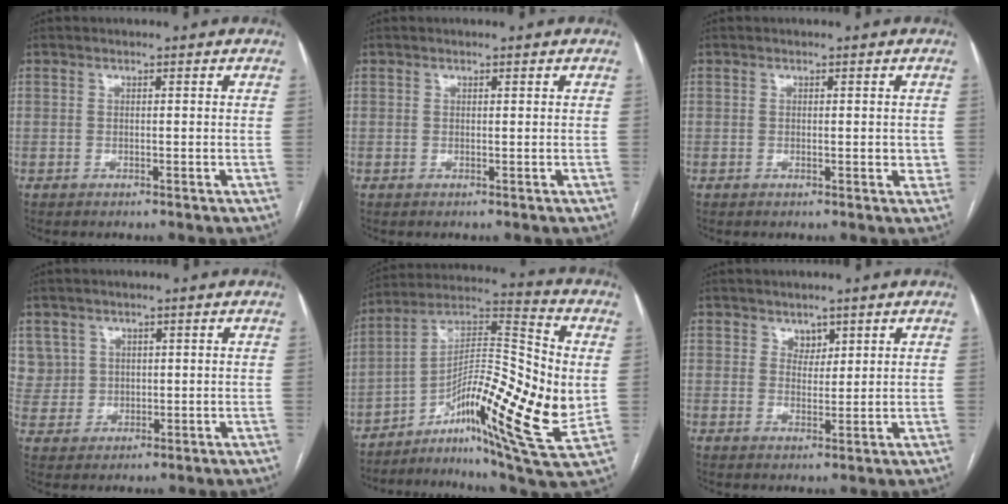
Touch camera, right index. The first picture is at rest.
{"total": 0.0}
{"total": 2.2, "force": [-0.1, 1.1, 1.9], "torque": [-0.022, -0.003, -0.001]}
{"total": 5.5, "force": [2.4, 5.0, -0.1], "torque": [0.007, 0.011, 0.055]}
{"total": 21.5, "force": [-3.5, 3.9, 20.9], "torque": [-0.354, 0.009, -0.059]}
{"total": 2.3, "force": [1.6, 1.5, 0.7], "torque": [-0.007, -0.001, 0.029]}